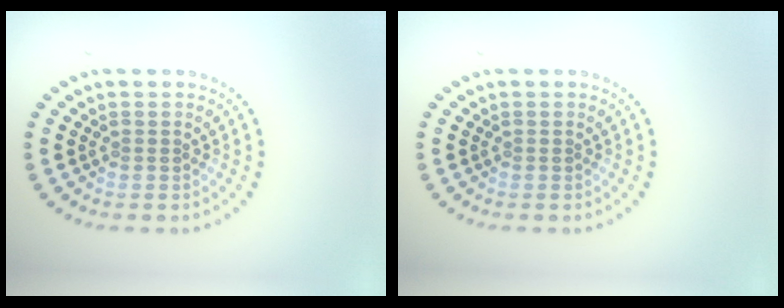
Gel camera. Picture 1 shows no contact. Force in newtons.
{"total": 0.0}